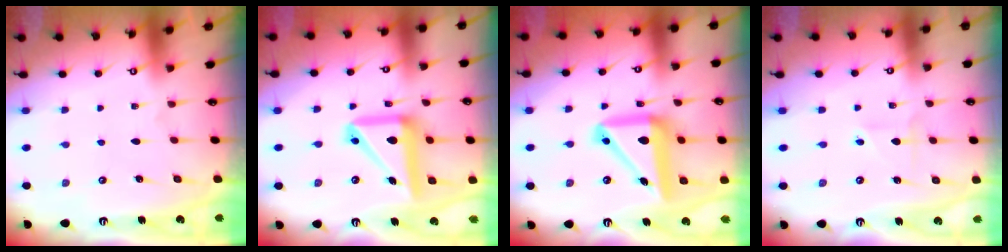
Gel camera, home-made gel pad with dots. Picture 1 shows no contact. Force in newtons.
{"total": 15.1, "press": 14.9, "slide": 1.9}
{"total": 16.0, "press": 15.9, "slide": 2.4}
{"total": 2.0, "press": 2.0, "slide": 0.5}